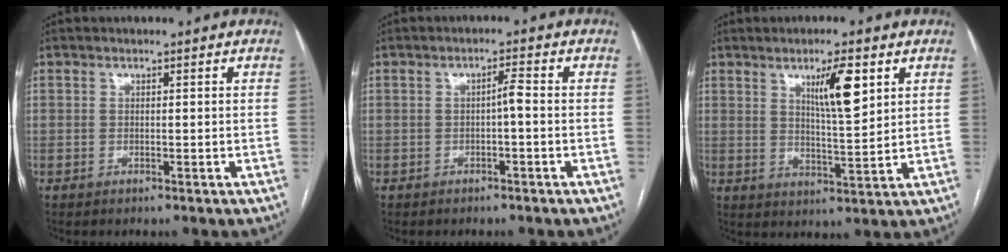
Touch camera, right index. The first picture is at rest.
{"total": 1.8, "force": [-0.3, 0.2, 1.8], "torque": [-0.027, 0.005, -0.006]}
{"total": 7.6, "force": [3.5, 0.9, 6.6], "torque": [-0.113, -0.006, 0.060]}